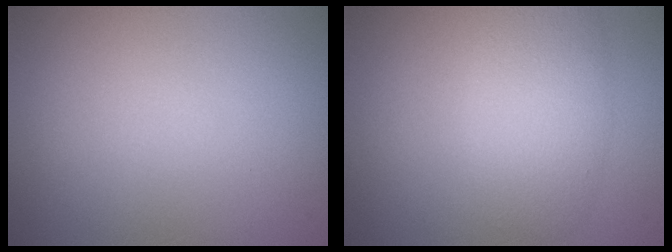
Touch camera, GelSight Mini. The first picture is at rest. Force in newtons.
{"total": 4.2, "press": 4.2, "slide": 0.2}